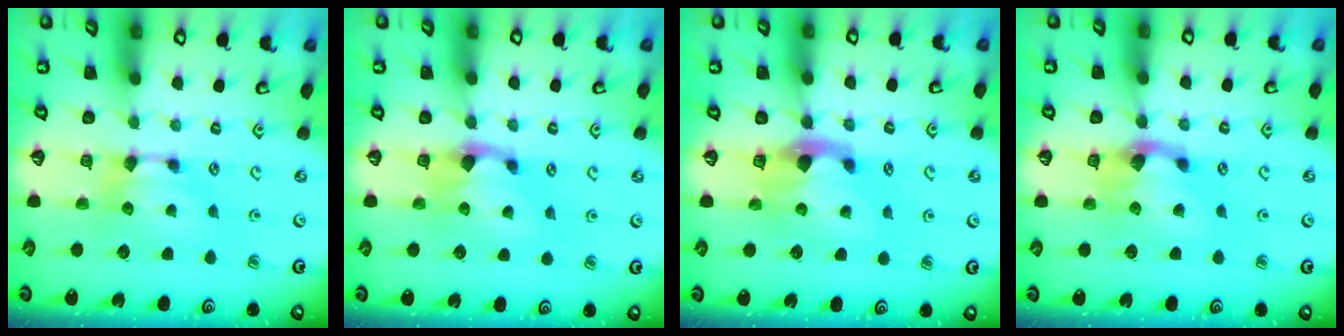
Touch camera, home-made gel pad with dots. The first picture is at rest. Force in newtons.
{"total": 0.9, "press": 0.5, "slide": 0.8}
{"total": 2.8, "press": 2.5, "slide": 1.3}
{"total": 2.9, "press": 2.2, "slide": 2.0}